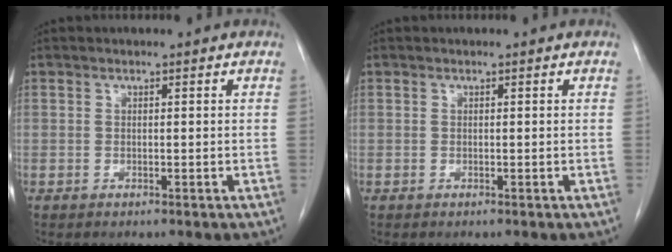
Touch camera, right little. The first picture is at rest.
{"total": 0.0}